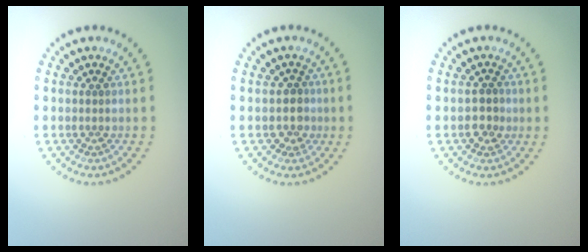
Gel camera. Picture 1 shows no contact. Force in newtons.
{"total": 1.8, "press": 1.6, "slide": 0.9}
{"total": 1.9, "press": 1.8, "slide": 0.7}